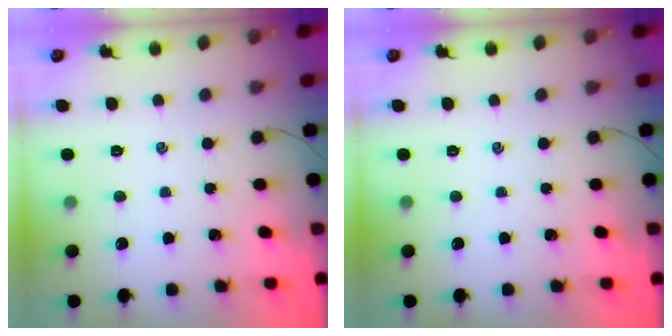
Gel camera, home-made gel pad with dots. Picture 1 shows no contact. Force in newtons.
{"total": 0.0}